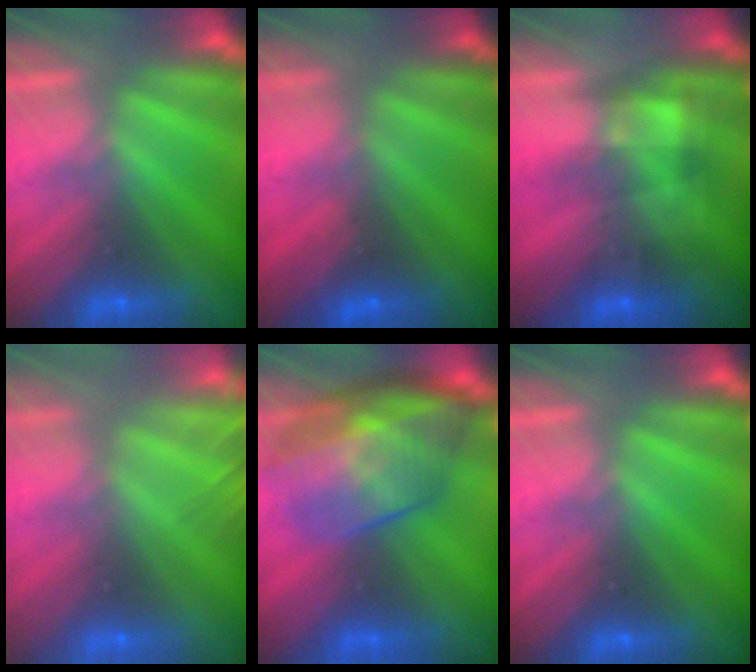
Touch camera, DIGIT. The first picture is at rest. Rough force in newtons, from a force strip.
{"total": 3.6}
{"total": 5.3}
{"total": 7.7}
{"total": 10.6}
{"total": 0.0}